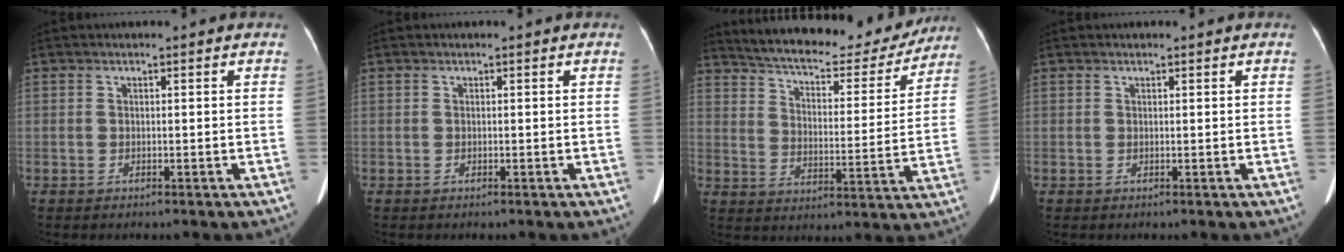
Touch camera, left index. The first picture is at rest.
{"total": 0.0}
{"total": 21.8, "force": [19.8, 5.1, 7.8], "torque": [-0.127, -0.009, 0.267]}
{"total": 0.0}